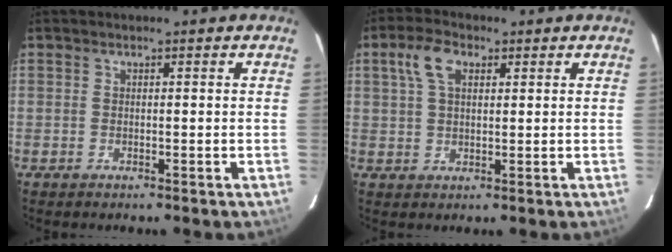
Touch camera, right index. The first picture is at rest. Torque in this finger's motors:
{"motor_torque": [0.20, -0.02, 0.13, 0.06]}